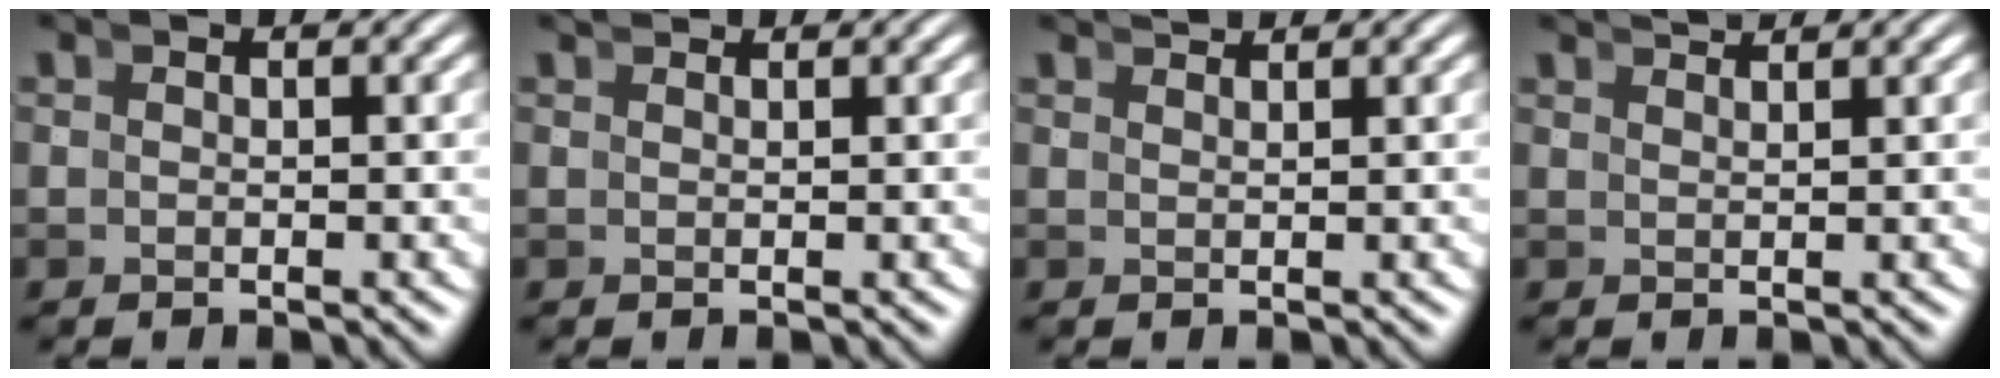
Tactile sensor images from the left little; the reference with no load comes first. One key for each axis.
{"total": 0.7, "fx": 0.7, "fy": -0.3, "fz": 0.0, "tx": 0.004, "ty": 0.001, "tz": 0.012}
{"total": 2.2, "fx": 2.1, "fy": -0.9, "fz": 0.1, "tx": 0.010, "ty": 0.004, "tz": 0.039}
{"total": 2.5, "fx": 2.4, "fy": -0.9, "fz": 0.3, "tx": 0.009, "ty": 0.005, "tz": 0.044}